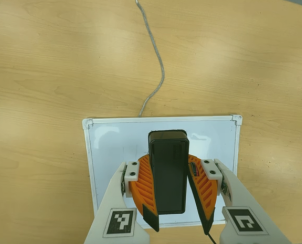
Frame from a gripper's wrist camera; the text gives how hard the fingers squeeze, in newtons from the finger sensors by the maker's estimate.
{"total": 10.9, "left": 10.8, "right": 11.0}